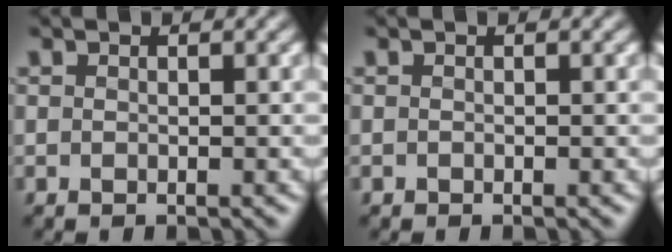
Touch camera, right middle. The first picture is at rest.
{"total": 0.0}